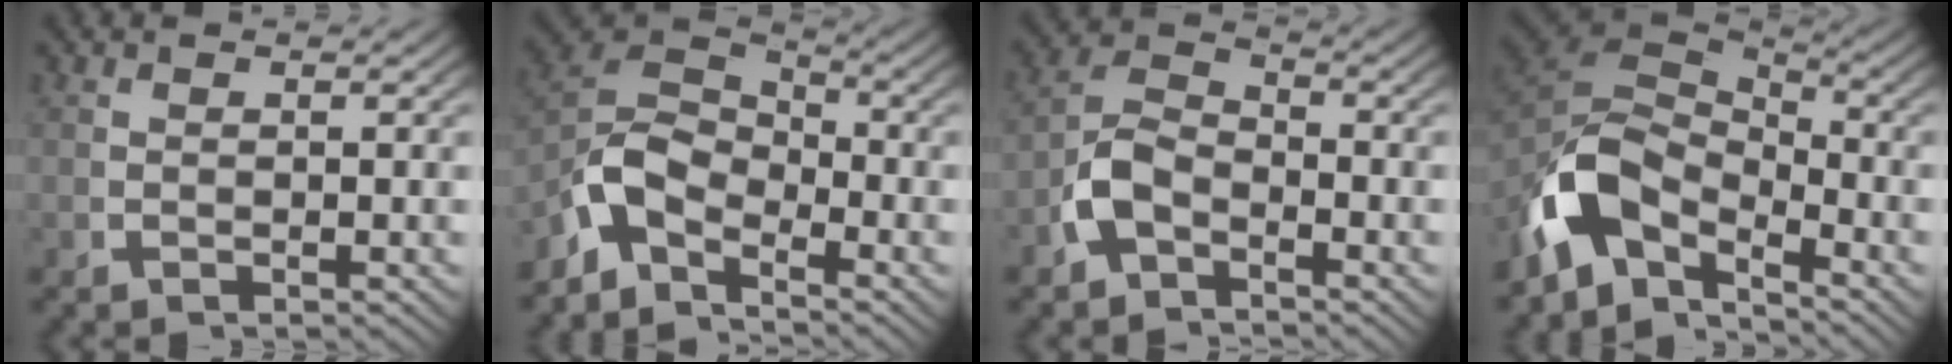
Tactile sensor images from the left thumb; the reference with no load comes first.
{"total": 8.4, "force": [-1.0, 5.9, 5.8], "torque": [-0.118, -0.008, -0.029]}
{"total": 5.8, "force": [-2.1, 4.5, 3.0], "torque": [-0.068, -0.007, -0.042]}
{"total": 11.3, "force": [-1.5, 7.4, 8.4], "torque": [-0.189, -0.024, -0.023]}